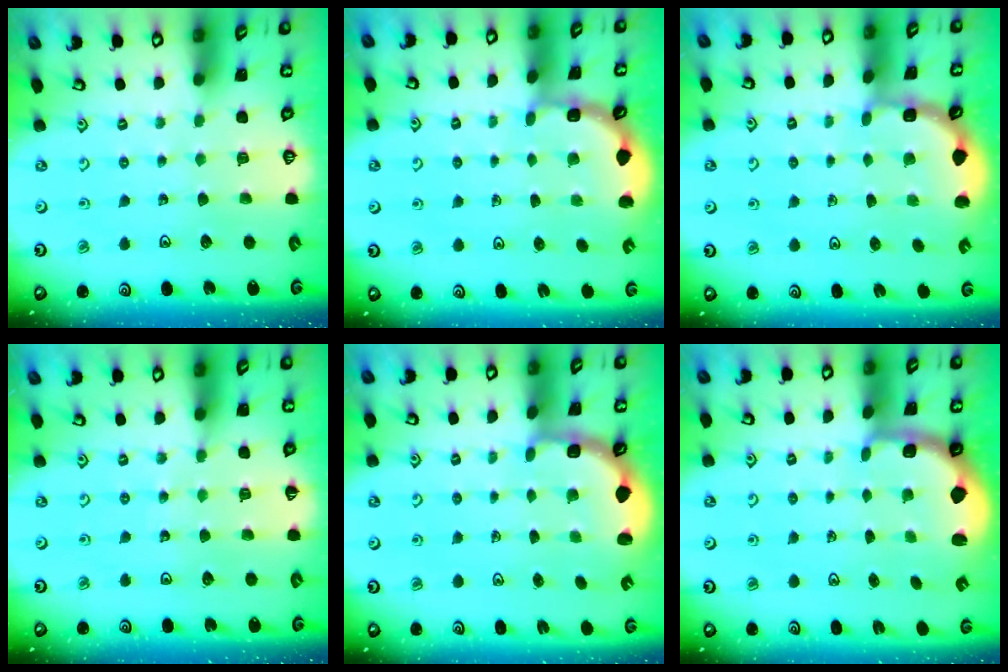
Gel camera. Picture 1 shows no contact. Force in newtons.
{"total": 1.9, "press": 1.9, "slide": 0.3}
{"total": 1.9, "press": 1.9, "slide": 0.3}
{"total": 6.8, "press": 6.8, "slide": 0.7}
{"total": 2.9, "press": 2.0, "slide": 2.1}
{"total": 2.3, "press": 1.3, "slide": 1.8}